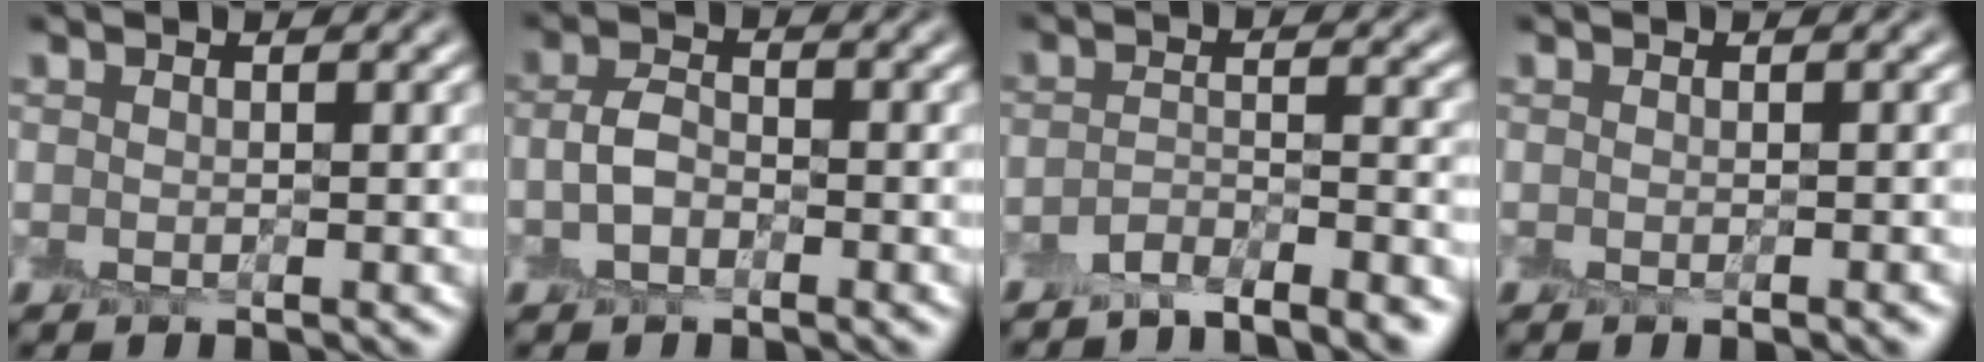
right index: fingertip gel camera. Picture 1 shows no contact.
{"total": 1.9, "force": [-0.5, 1.2, 1.4], "torque": [-0.035, 0.004, -0.015]}
{"total": 4.0, "force": [-3.6, 0.5, 1.6], "torque": [-0.033, -0.001, -0.064]}
{"total": 1.3, "force": [-0.8, 0.0, 1.0], "torque": [-0.012, -0.006, -0.009]}